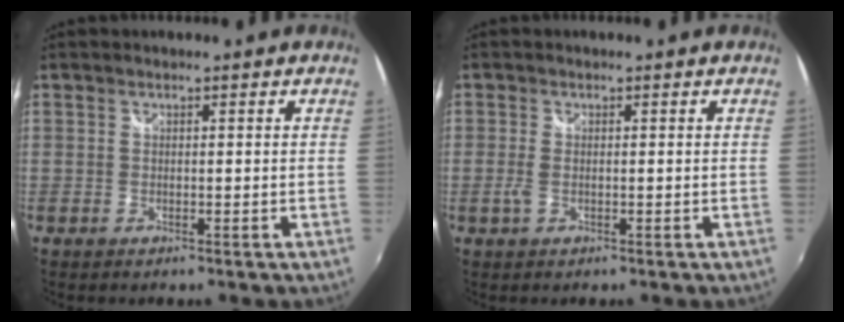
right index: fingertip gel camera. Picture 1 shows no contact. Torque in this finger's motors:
{"motor_torque": [0.01, 0.01, 0.03, 0.01]}